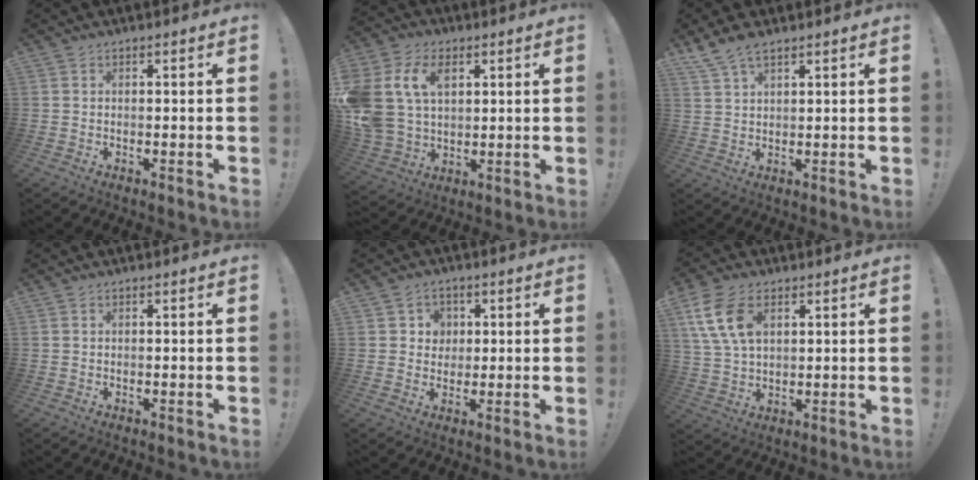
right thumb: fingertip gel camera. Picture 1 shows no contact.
{"total": 17.2, "force": [5.6, 12.5, 10.4], "torque": [-0.229, -0.017, 0.105]}
{"total": 5.6, "force": [4.2, 1.8, 3.2], "torque": [-0.069, -0.015, 0.081]}
{"total": 0.0}
{"total": 4.9, "force": [1.0, 4.7, 0.8], "torque": [-0.021, 0.000, 0.020]}
{"total": 12.3, "force": [4.9, 7.7, 8.3], "torque": [-0.172, -0.002, 0.094]}